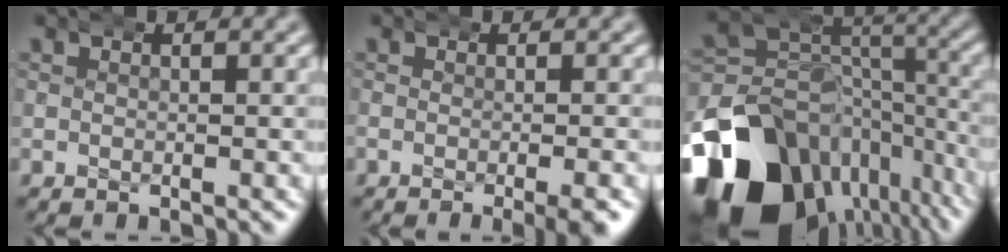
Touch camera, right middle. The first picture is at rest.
{"total": 2.0, "force": [-0.9, -0.2, 1.8], "torque": [-0.017, 0.003, -0.022]}
{"total": 18.5, "force": [-8.6, 12.2, 10.9], "torque": [-0.138, -0.048, -0.124]}